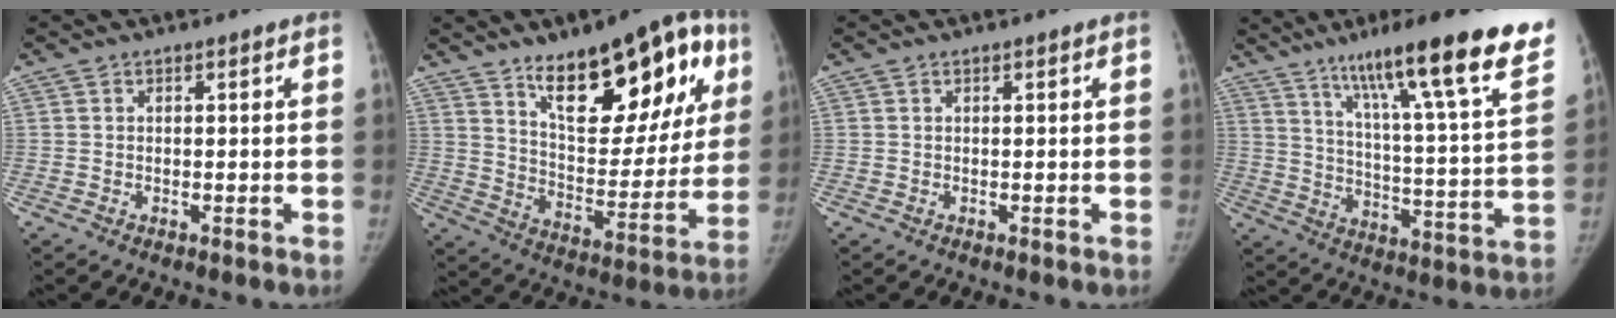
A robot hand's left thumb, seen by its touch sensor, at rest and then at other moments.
{"total": 24.6, "force": [12.2, 10.7, 18.4], "torque": [-0.201, -0.038, 0.189]}
{"total": 0.0}
{"total": 26.3, "force": [17.0, 2.8, 19.8], "torque": [-0.280, -0.055, 0.252]}